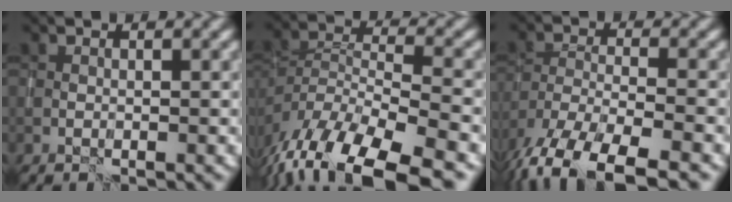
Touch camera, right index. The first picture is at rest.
{"total": 10.9, "force": [-7.6, 3.8, 6.9], "torque": [-0.126, -0.003, -0.129]}
{"total": 12.0, "force": [-9.0, 4.7, 6.4], "torque": [-0.134, -0.032, -0.131]}